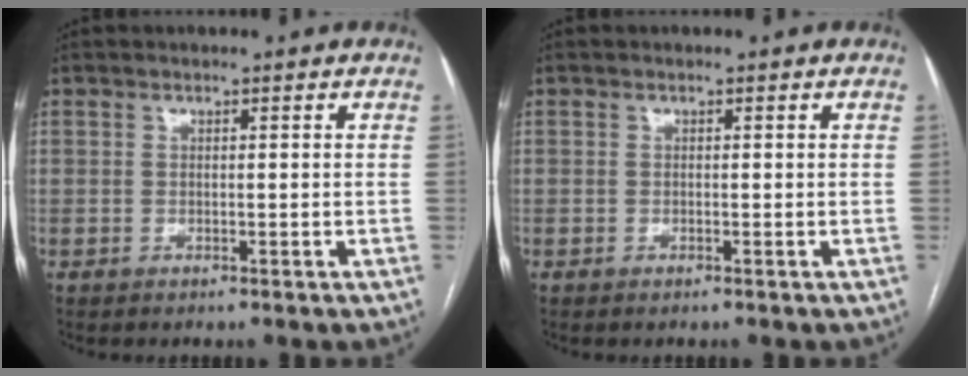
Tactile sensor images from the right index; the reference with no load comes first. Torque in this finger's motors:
{"motor_torque": [-0.01, -0.01, 0.00, -0.02]}